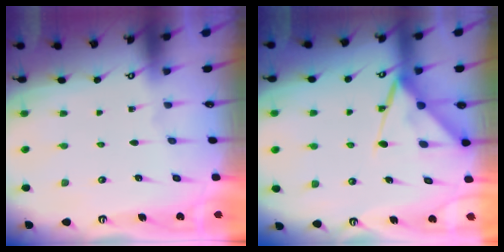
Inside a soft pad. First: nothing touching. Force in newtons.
{"total": 11.4, "press": 11.3, "slide": 1.2}